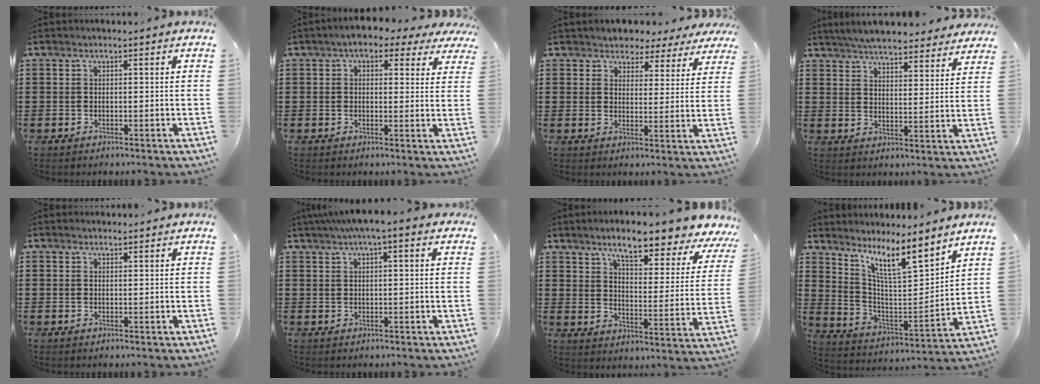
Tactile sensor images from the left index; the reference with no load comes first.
{"total": 4.0, "force": [2.8, 1.7, 2.3], "torque": [-0.048, 0.000, 0.045]}
{"total": 3.6, "force": [3.3, 1.5, -0.2], "torque": [-0.020, -0.013, 0.056]}
{"total": 5.8, "force": [5.6, 0.2, 1.4], "torque": [-0.050, -0.024, 0.102]}
{"total": 0.8, "force": [0.7, 0.2, 0.1], "torque": [-0.004, 0.000, 0.014]}
{"total": 3.3, "force": [1.7, 0.6, 2.7], "torque": [-0.055, 0.005, 0.031]}
{"total": 8.8, "force": [7.3, 0.9, 4.8], "torque": [-0.100, -0.046, 0.115]}
{"total": 9.9, "force": [7.7, 1.1, 6.2], "torque": [-0.139, -0.044, 0.130]}